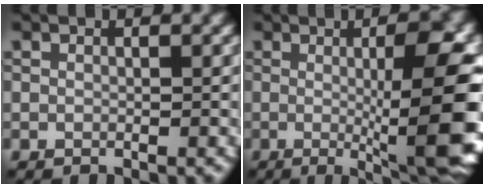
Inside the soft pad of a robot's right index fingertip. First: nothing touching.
{"total": 13.2, "force": [-0.5, 3.0, 12.9], "torque": [-0.136, -0.002, -0.005]}